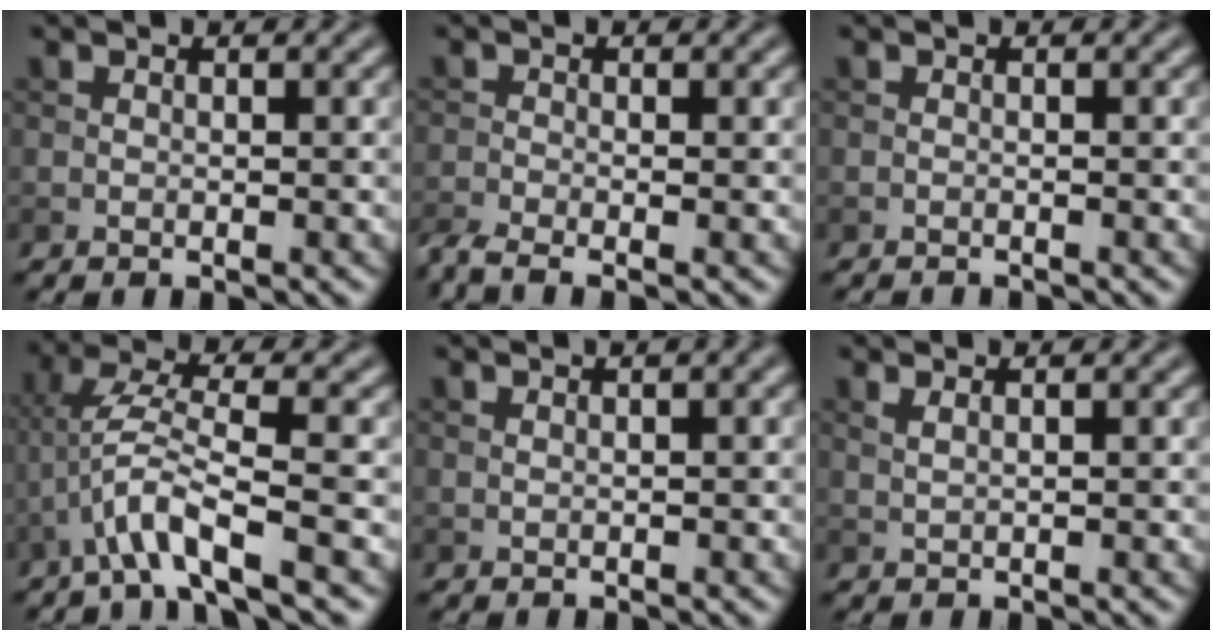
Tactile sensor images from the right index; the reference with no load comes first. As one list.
[{"total": 3.4, "force": [-2.6, 0.8, 2.0], "torque": [-0.045, -0.014, -0.062]}, {"total": 0.9, "force": [-0.9, 0.0, 0.1], "torque": [0.003, -0.004, -0.014]}, {"total": 5.1, "force": [-2.4, 0.6, 4.4], "torque": [-0.090, 0.012, -0.051]}, {"total": 1.6, "force": [0.8, 0.4, 1.3], "torque": [-0.024, 0.005, 0.005]}, {"total": 1.1, "force": [0.7, 0.4, 0.8], "torque": [-0.015, 0.000, 0.007]}]